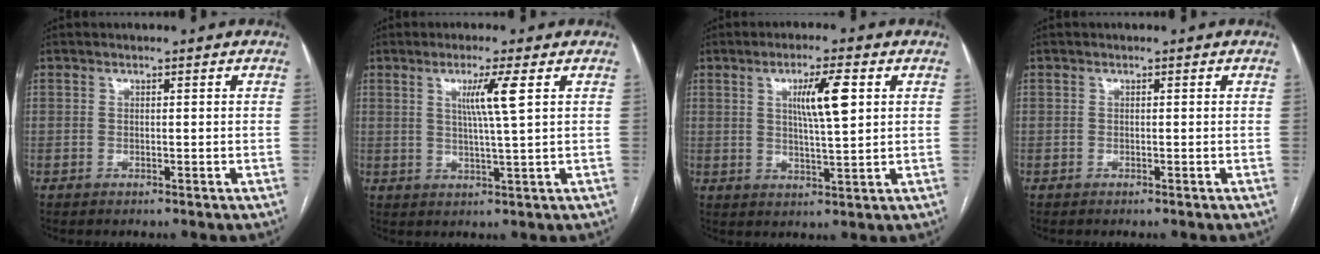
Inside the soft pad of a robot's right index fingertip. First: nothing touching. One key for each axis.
{"total": 5.2, "fx": 1.7, "fy": -1.0, "fz": 4.8, "tx": -0.089, "ty": -0.005, "tz": 0.032}
{"total": 7.0, "fx": 2.1, "fy": 0.6, "fz": 6.6, "tx": -0.117, "ty": 0.003, "tz": 0.036}
{"total": 0.0}